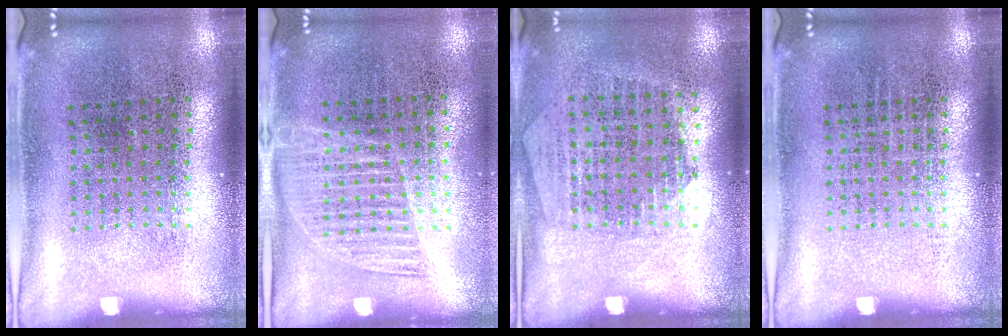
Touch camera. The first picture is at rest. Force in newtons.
{"total": 1.3, "press": 1.1, "slide": 0.7}
{"total": 1.3, "press": 1.2, "slide": 0.5}
{"total": 0.0}